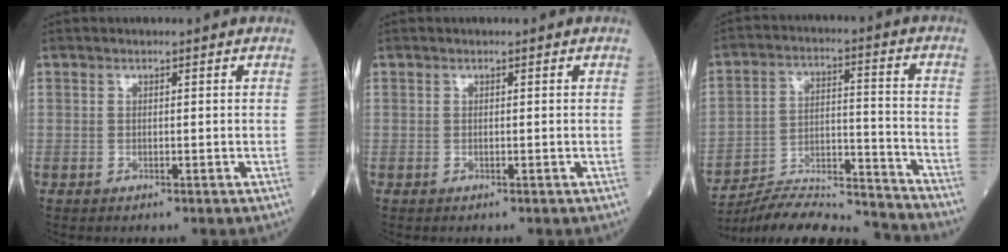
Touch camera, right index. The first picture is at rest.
{"total": 0.0}
{"total": 17.6, "force": [-17.2, 0.6, 3.5], "torque": [-0.068, 0.021, -0.269]}